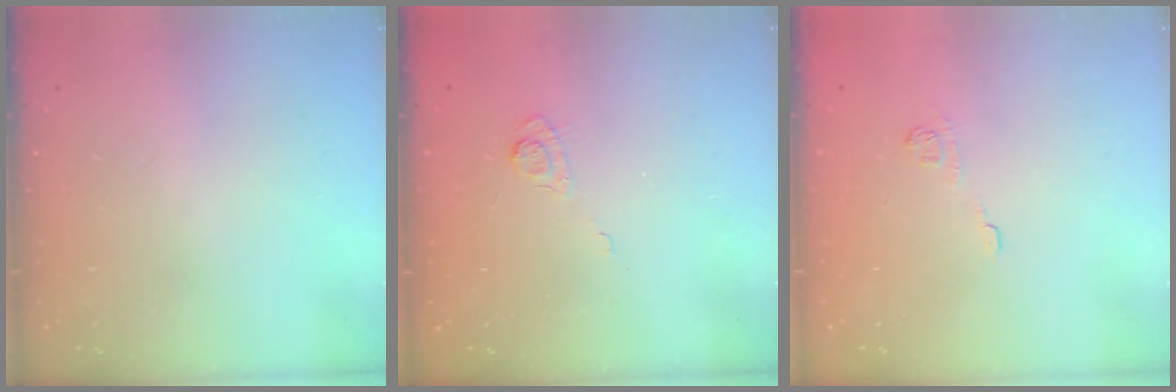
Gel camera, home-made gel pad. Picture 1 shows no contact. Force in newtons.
{"total": 3.2, "press": 2.8, "slide": 1.5}
{"total": 7.1, "press": 6.9, "slide": 1.5}